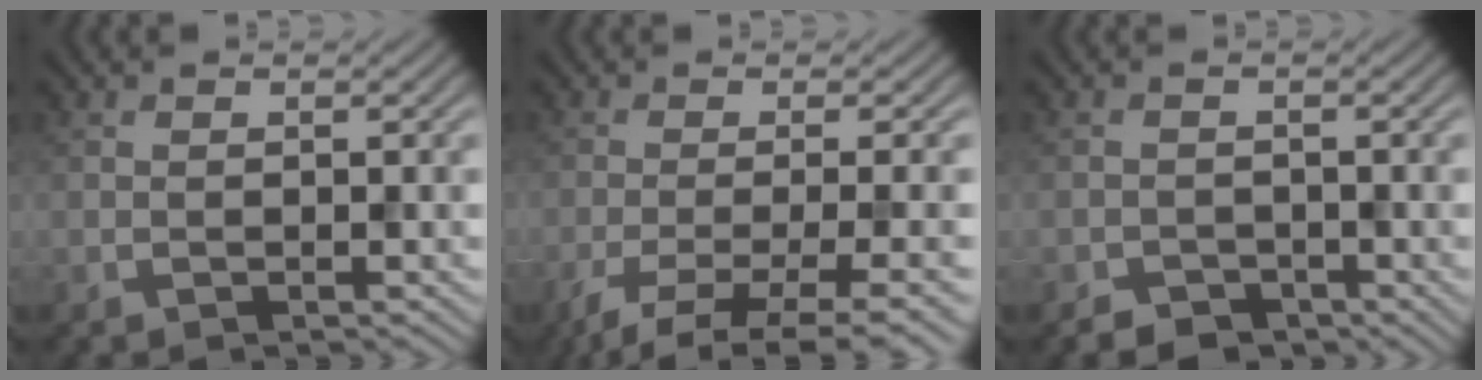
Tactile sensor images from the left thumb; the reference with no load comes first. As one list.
[{"total": 6.6, "force": [-3.2, 1.6, 5.6], "torque": [-0.093, -0.010, -0.057]}, {"total": 2.3, "force": [-1.8, 1.3, 0.6], "torque": [-0.009, -0.003, -0.036]}]